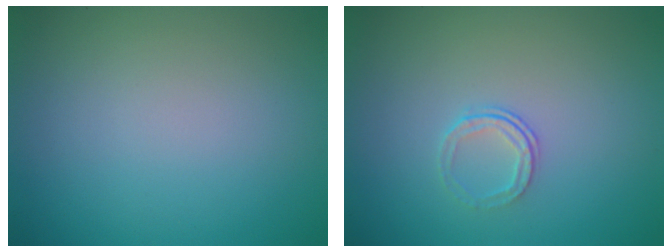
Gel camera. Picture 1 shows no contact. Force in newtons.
{"total": 1.3, "press": 0.9, "slide": 0.9}